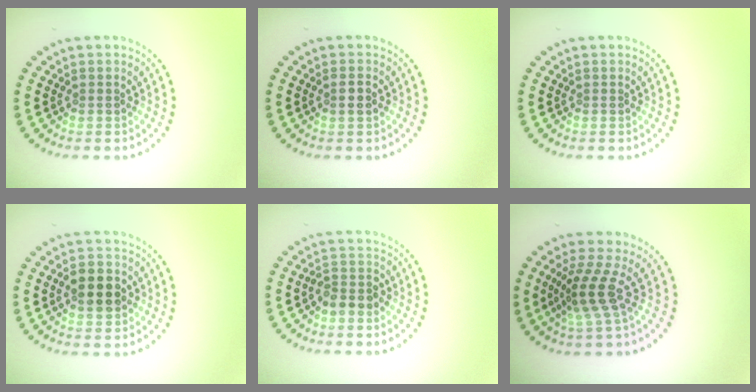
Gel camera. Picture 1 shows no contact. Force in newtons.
{"total": 1.0, "press": 1.0, "slide": 0.3}
{"total": 0.0}
{"total": 3.8, "press": 3.8, "slide": 0.2}
{"total": 2.2, "press": 2.0, "slide": 0.8}
{"total": 3.2, "press": 2.2, "slide": 2.4}